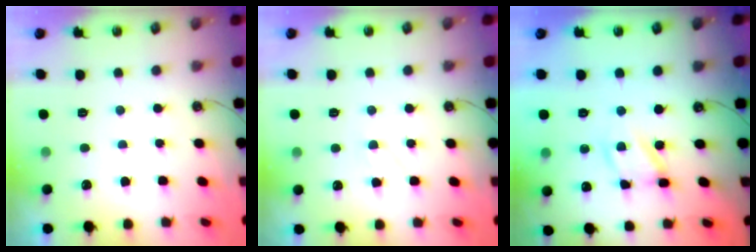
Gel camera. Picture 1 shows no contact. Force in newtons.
{"total": 5.4, "press": 5.4, "slide": 0.6}
{"total": 11.2, "press": 11.2, "slide": 0.7}